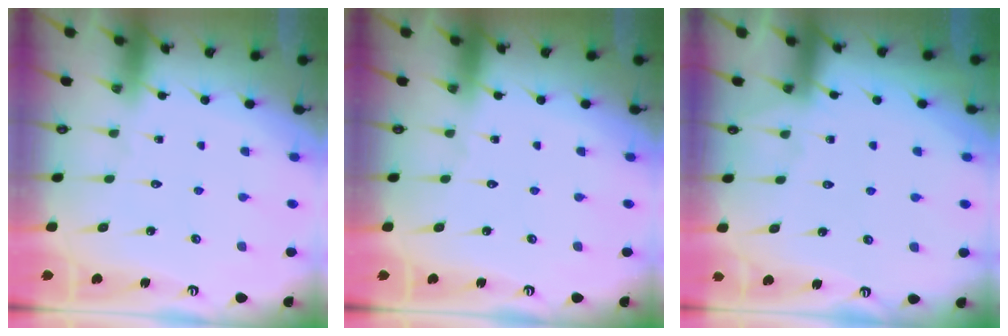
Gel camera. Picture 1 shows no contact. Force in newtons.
{"total": 0.0}
{"total": 3.0, "press": 3.0, "slide": 0.4}